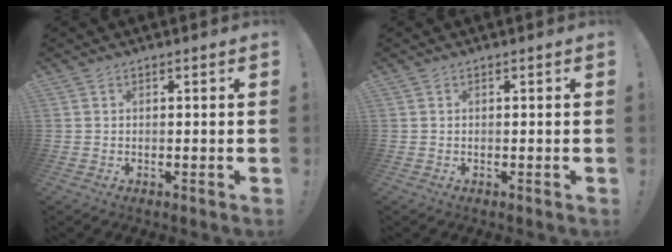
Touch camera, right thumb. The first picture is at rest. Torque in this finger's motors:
{"motor_torque": [0.00, 0.00, 0.04, -0.04, 0.00]}